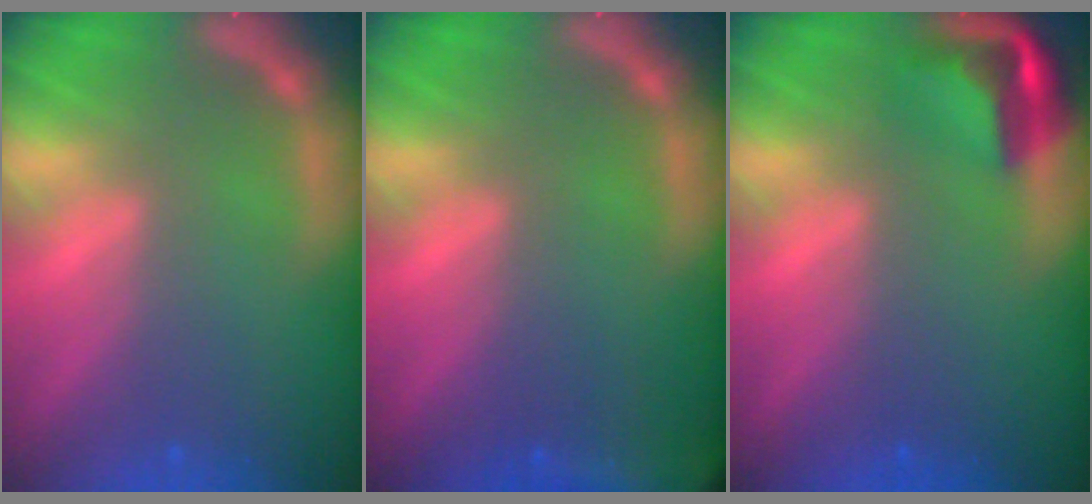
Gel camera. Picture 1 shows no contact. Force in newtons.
{"total": 9.5}
{"total": 4.4}